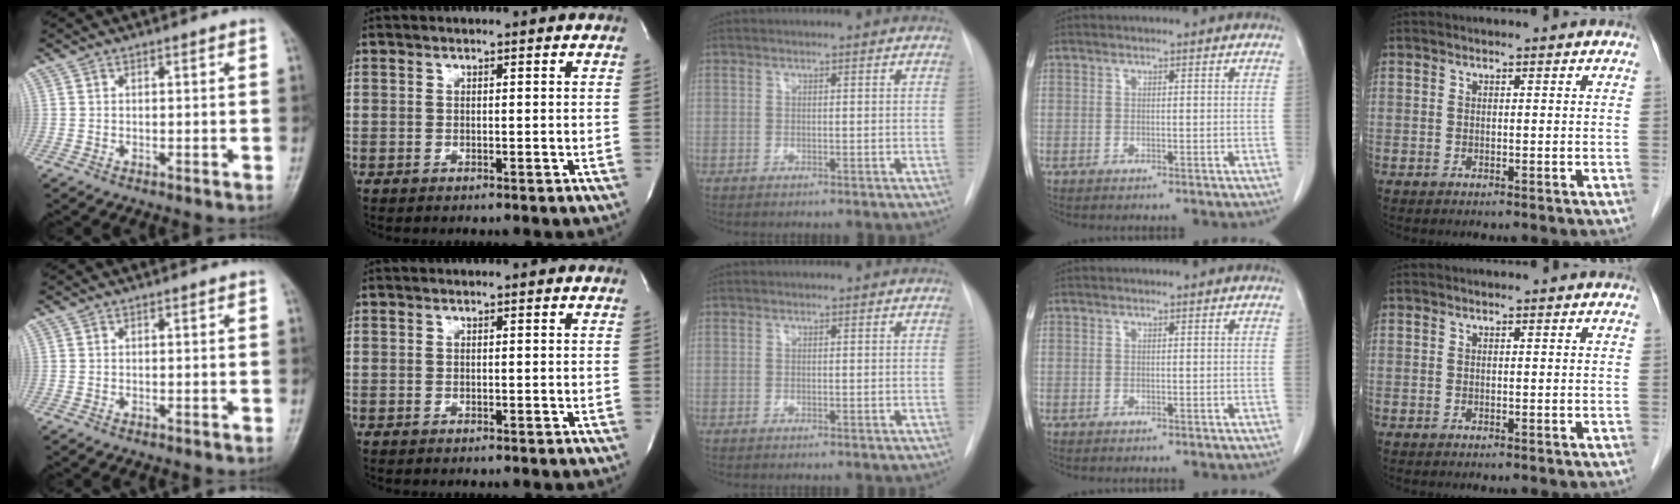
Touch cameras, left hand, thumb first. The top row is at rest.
{}